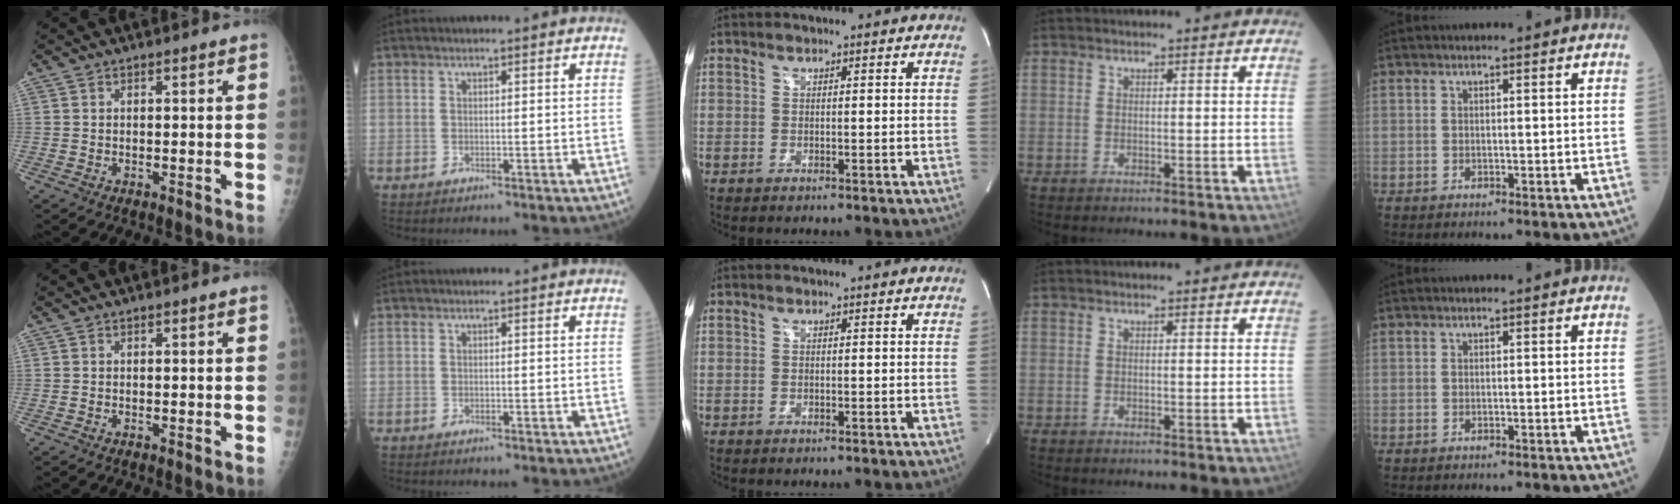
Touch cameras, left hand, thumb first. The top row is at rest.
{}